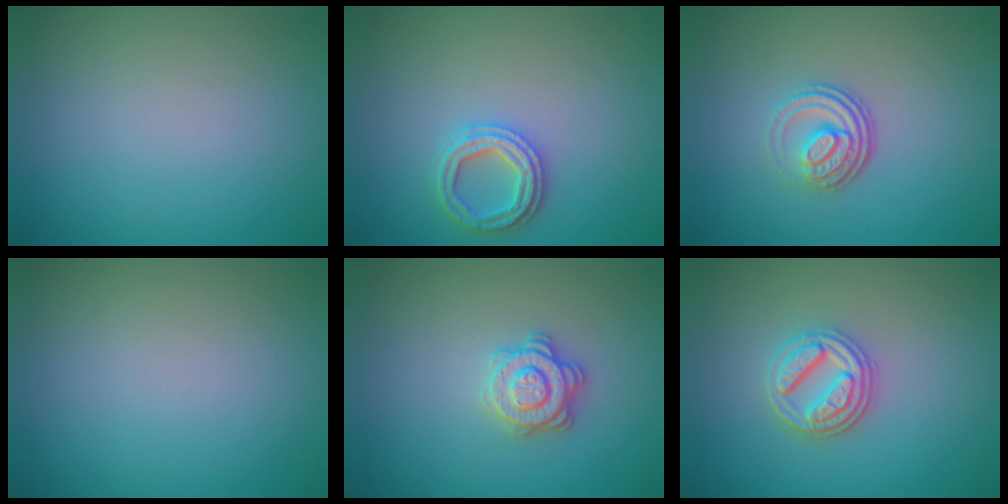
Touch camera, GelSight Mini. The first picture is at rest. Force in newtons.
{"total": 2.7, "press": 2.7, "slide": 0.5}
{"total": 3.6, "press": 2.5, "slide": 2.6}
{"total": 0.0}
{"total": 2.9, "press": 2.8, "slide": 0.9}
{"total": 3.5, "press": 3.0, "slide": 1.8}